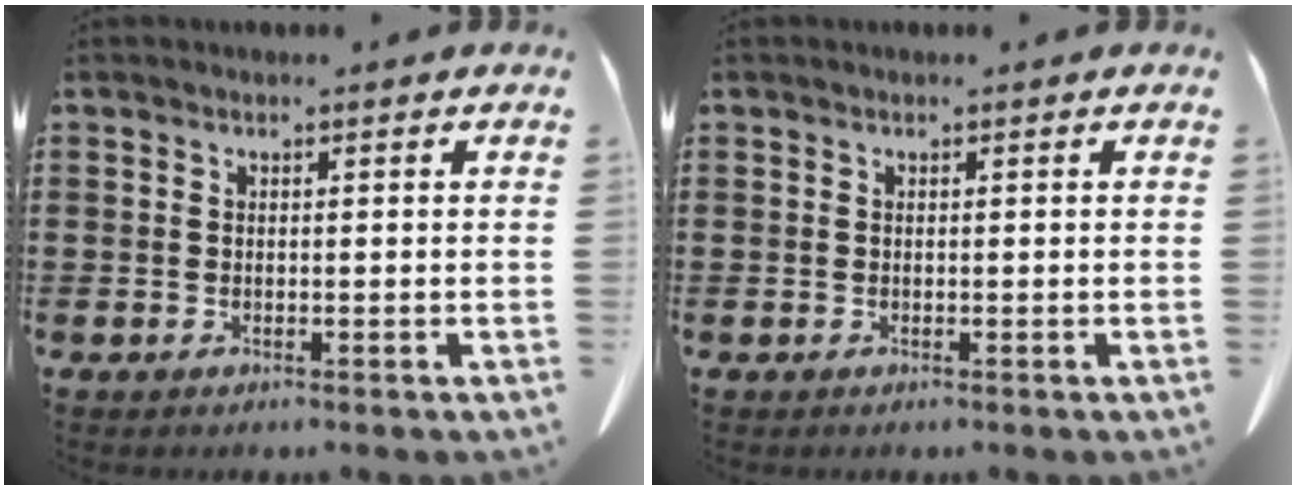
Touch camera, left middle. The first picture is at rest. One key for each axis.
{"total": 0.0}